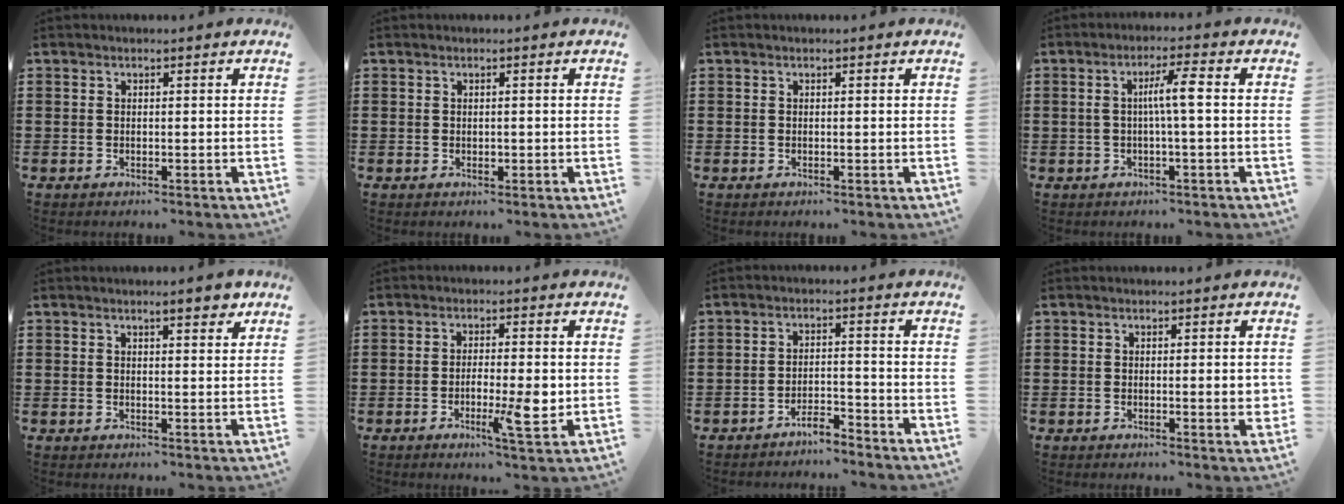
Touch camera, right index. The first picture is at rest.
{"total": 0.6, "force": [0.0, 0.4, 0.5], "torque": [-0.010, 0.002, -0.001]}
{"total": 0.0}
{"total": 4.4, "force": [0.0, 0.2, 4.4], "torque": [-0.082, 0.003, -0.006]}
{"total": 3.3, "force": [2.3, 0.7, 2.3], "torque": [-0.033, 0.000, 0.036]}
{"total": 6.8, "force": [-1.4, 1.5, 6.4], "torque": [-0.105, -0.009, -0.023]}
{"total": 3.2, "force": [-3.1, 0.2, 0.7], "torque": [-0.018, 0.001, -0.063]}
{"total": 2.2, "force": [0.1, 0.4, 2.2], "torque": [-0.040, -0.001, 0.002]}